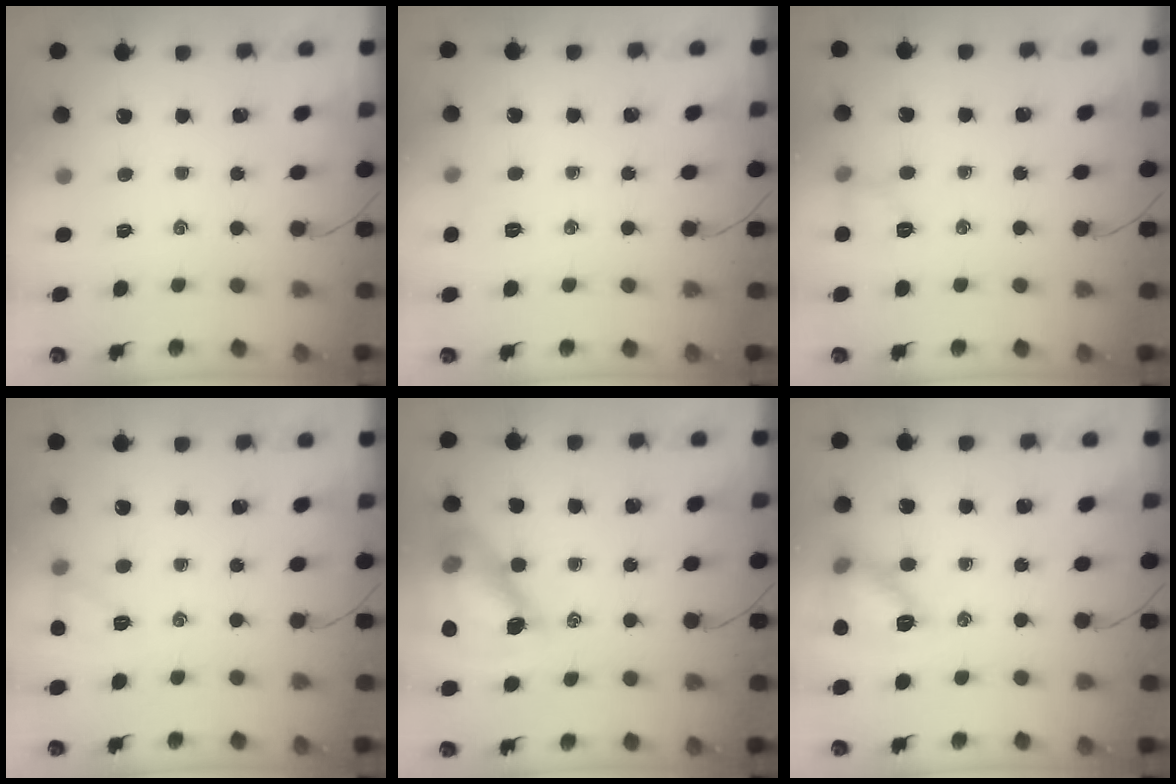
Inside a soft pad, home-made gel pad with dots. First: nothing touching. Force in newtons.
{"total": 4.0, "press": 3.9, "slide": 1.0}
{"total": 5.9, "press": 5.9, "slide": 0.8}
{"total": 8.0, "press": 7.8, "slide": 1.7}
{"total": 15.4, "press": 15.1, "slide": 2.9}
{"total": 12.0, "press": 12.0, "slide": 0.5}